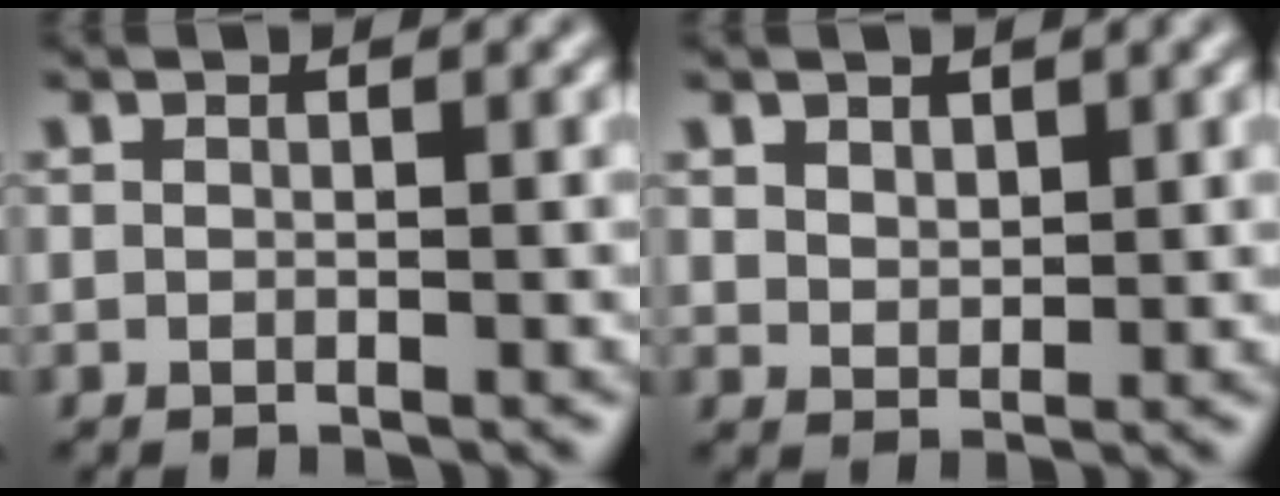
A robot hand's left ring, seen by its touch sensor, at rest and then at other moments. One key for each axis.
{"total": 1.7, "fx": 1.2, "fy": 1.1, "fz": 0.6, "tx": -0.016, "ty": -0.004, "tz": 0.022}